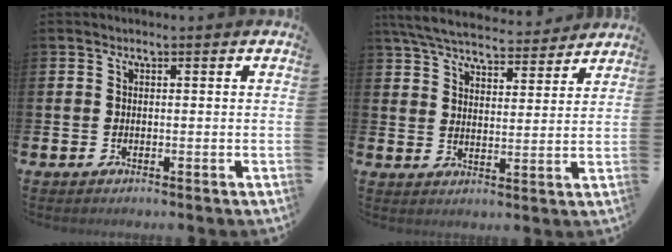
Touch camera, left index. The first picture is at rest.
{"total": 6.6, "force": [6.3, 1.2, 1.5], "torque": [-0.046, -0.042, 0.110]}